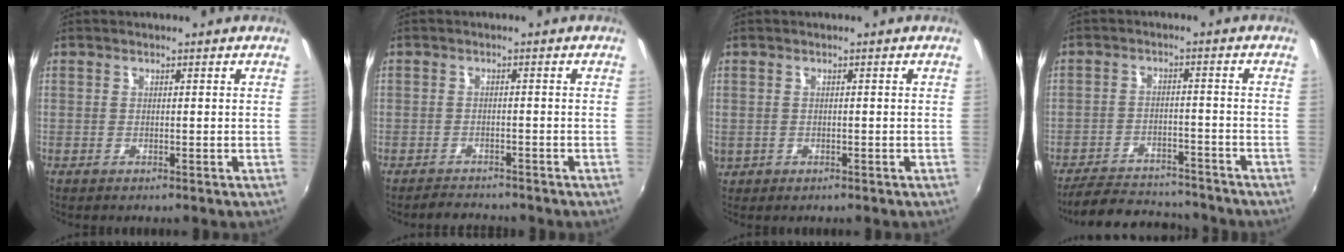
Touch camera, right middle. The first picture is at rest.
{"total": 3.3, "force": [-3.2, 0.7, 0.4], "torque": [-0.024, -0.001, -0.051]}
{"total": 2.3, "force": [-0.4, 2.1, 1.0], "torque": [-0.021, -0.002, -0.002]}
{"total": 13.5, "force": [-12.3, 3.6, 4.5], "torque": [-0.115, 0.001, -0.175]}